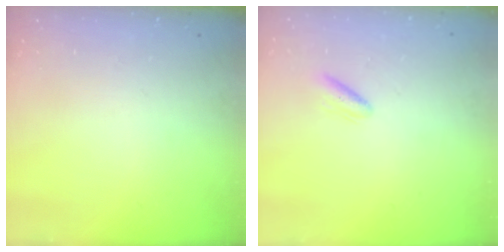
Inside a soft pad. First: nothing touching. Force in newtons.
{"total": 2.9, "press": 2.8, "slide": 1.0}